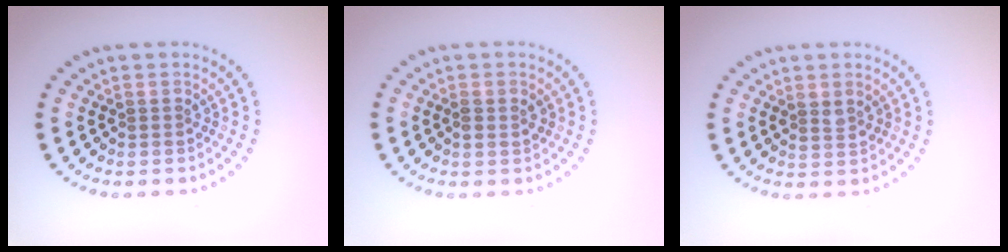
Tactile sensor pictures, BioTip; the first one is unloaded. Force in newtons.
{"total": 1.3, "press": 1.3, "slide": 0.4}
{"total": 1.4, "press": 1.4, "slide": 0.3}